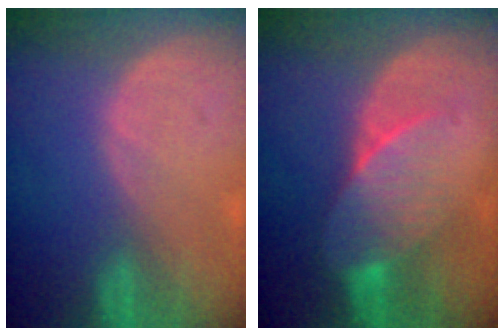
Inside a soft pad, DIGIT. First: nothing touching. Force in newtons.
{"total": 7.1, "press": 6.5, "slide": 2.8}